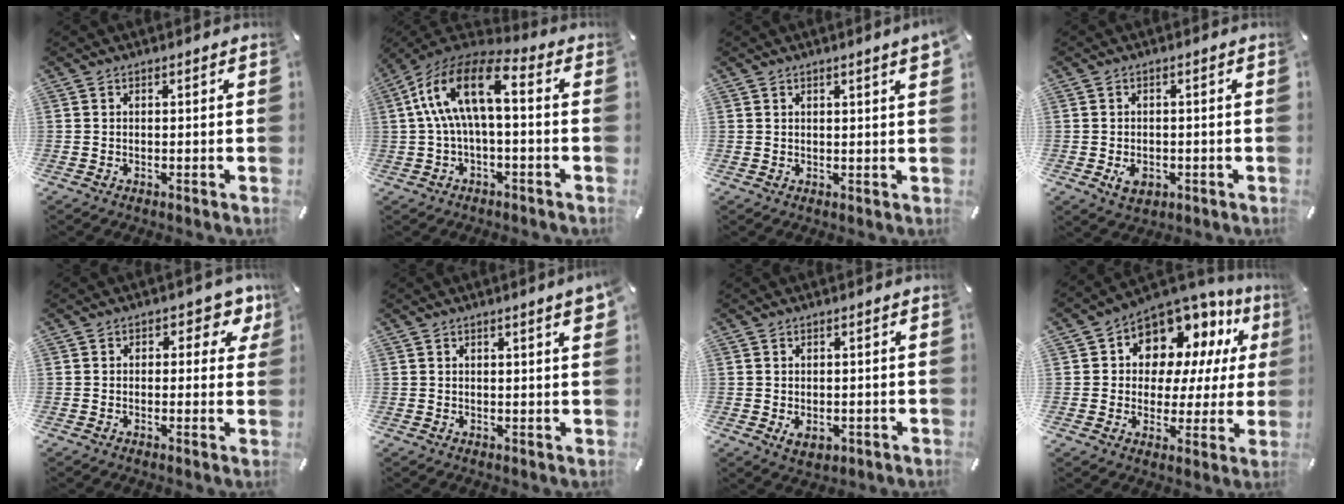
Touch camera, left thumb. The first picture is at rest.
{"total": 13.9, "force": [1.5, 6.8, 12.0], "torque": [-0.249, 0.005, 0.027]}
{"total": 1.9, "force": [1.3, 0.2, 1.4], "torque": [-0.028, 0.001, 0.022]}
{"total": 3.6, "force": [-1.1, 2.6, 2.2], "torque": [-0.043, -0.005, -0.021]}
{"total": 4.8, "force": [2.2, 3.2, 2.9], "torque": [-0.017, -0.008, 0.030]}
{"total": 2.3, "force": [1.5, 0.3, 1.8], "torque": [-0.028, -0.003, 0.025]}
{"total": 2.2, "force": [-0.1, 1.8, 1.3], "torque": [-0.009, -0.006, -0.003]}
{"total": 12.1, "force": [7.9, 7.9, 4.6], "torque": [-0.089, -0.064, 0.147]}